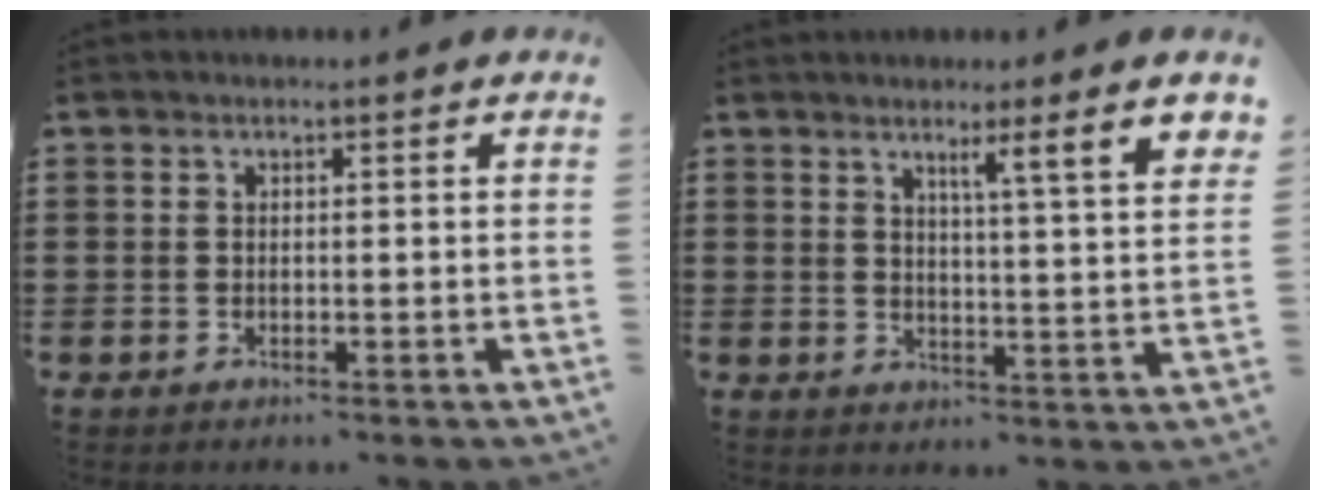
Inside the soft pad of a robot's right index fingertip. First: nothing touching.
{"total": 5.5, "force": [3.2, -0.4, 4.4], "torque": [-0.079, -0.014, 0.046]}